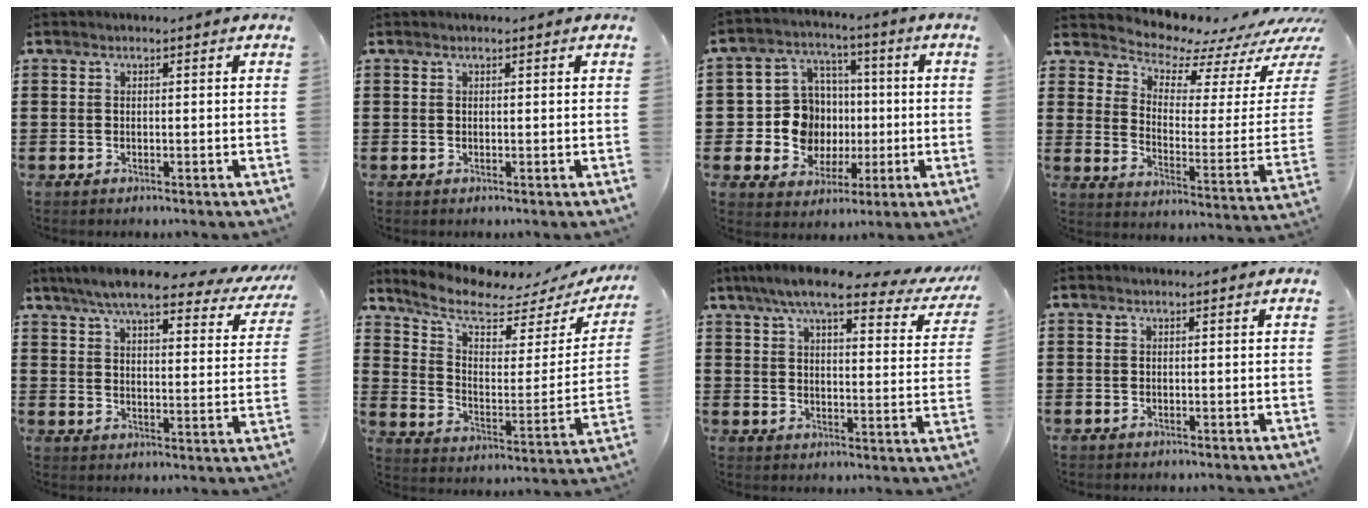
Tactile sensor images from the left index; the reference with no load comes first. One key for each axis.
{"total": 0.0}
{"total": 9.9, "fx": -0.1, "fy": 9.4, "fz": 3.1, "tx": -0.092, "ty": 0.008, "tz": 0.008}
{"total": 6.0, "fx": 5.7, "fy": 1.4, "fz": 0.9, "tx": -0.042, "ty": -0.065, "tz": 0.094}
{"total": 8.3, "fx": 7.0, "fy": 0.8, "fz": 4.3, "tx": -0.103, "ty": -0.034, "tz": 0.119}
{"total": 7.8, "fx": 6.4, "fy": 2.2, "fz": 3.8, "tx": -0.097, "ty": -0.039, "tz": 0.108}
{"total": 9.6, "fx": 7.6, "fy": 1.4, "fz": 5.7, "tx": -0.120, "ty": -0.029, "tz": 0.126}
{"total": 0.0}